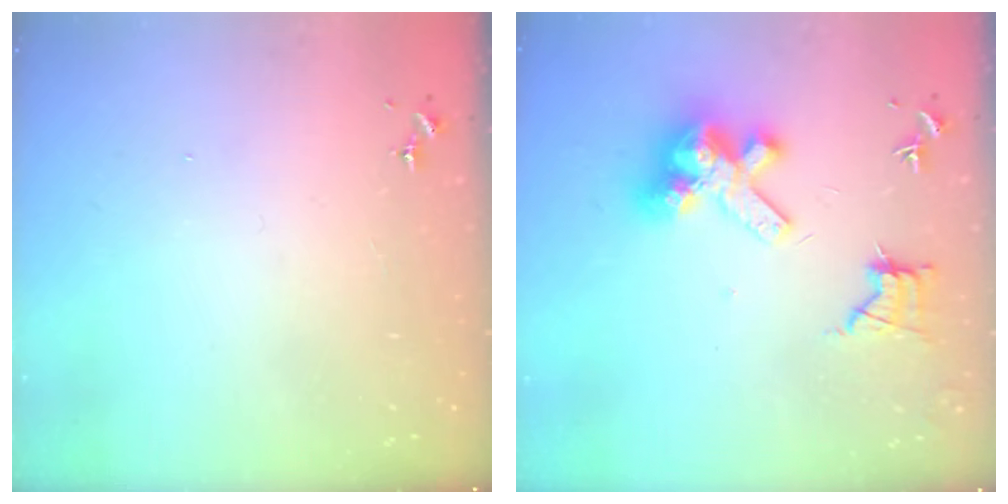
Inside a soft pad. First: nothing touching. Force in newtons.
{"total": 12.6, "press": 12.5, "slide": 1.7}